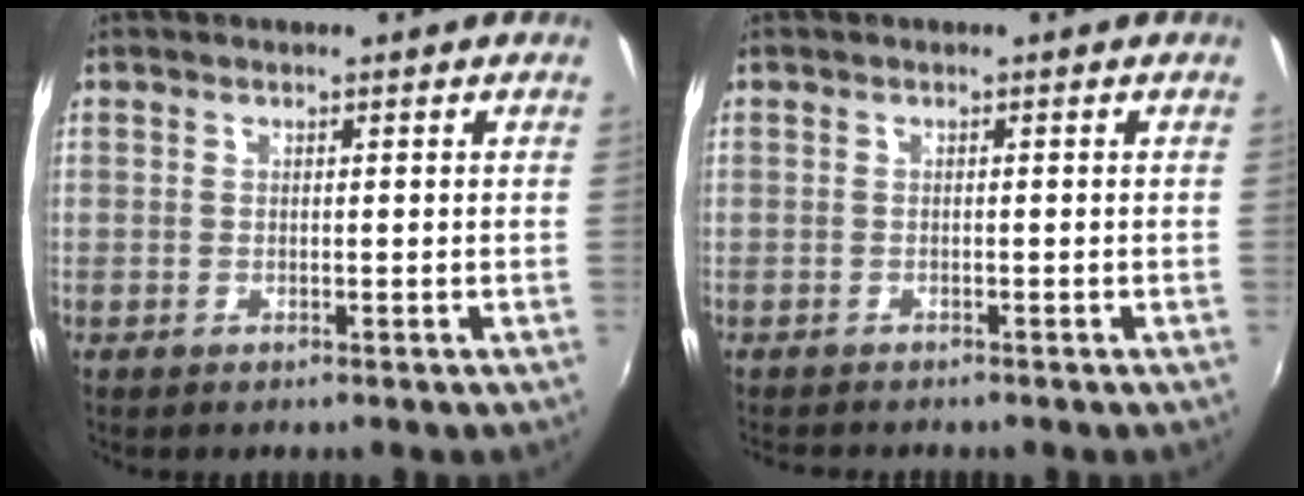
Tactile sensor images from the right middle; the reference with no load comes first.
{"total": 1.9, "force": [-1.8, 0.2, 0.6], "torque": [-0.014, -0.013, -0.029]}